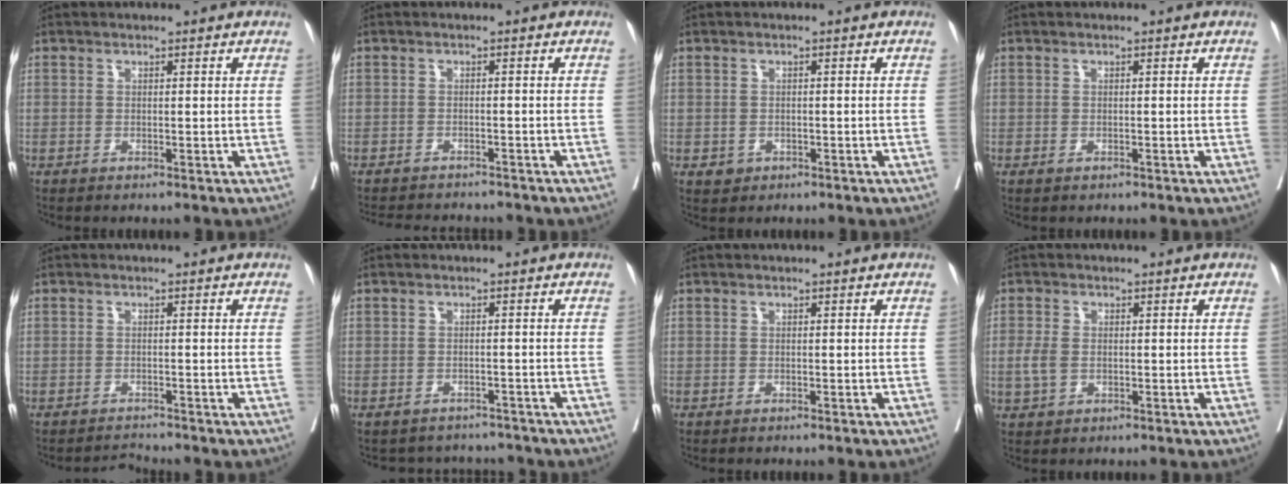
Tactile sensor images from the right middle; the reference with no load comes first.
{"total": 8.5, "force": [-8.0, 1.5, 2.4], "torque": [-0.030, -0.002, -0.104]}
{"total": 1.5, "force": [-0.6, 1.2, 0.4], "torque": [-0.002, 0.004, -0.003]}
{"total": 0.5, "force": [-0.3, 0.3, 0.3], "torque": [-0.008, -0.001, -0.002]}
{"total": 1.7, "force": [-1.5, -0.4, -0.4], "torque": [0.007, -0.013, -0.022]}
{"total": 5.3, "force": [-5.1, 1.4, -0.4], "torque": [0.011, 0.016, -0.061]}
{"total": 0.0}
{"total": 3.0, "force": [-0.3, 1.9, 2.3], "torque": [-0.059, -0.001, -0.006]}